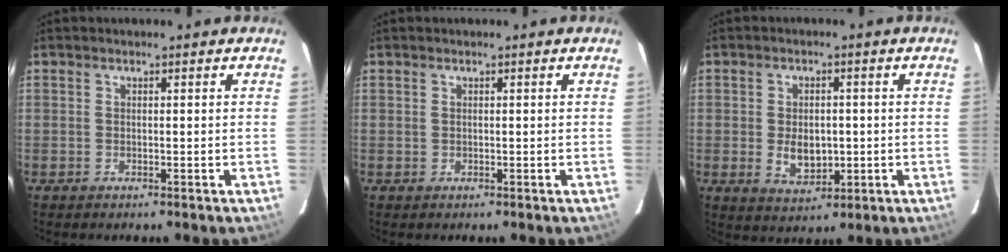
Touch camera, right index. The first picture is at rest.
{"total": 0.0}
{"total": 6.2, "force": [-0.7, 4.2, 4.6], "torque": [-0.085, -0.007, -0.002]}